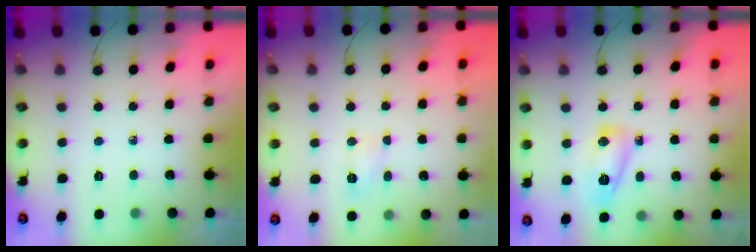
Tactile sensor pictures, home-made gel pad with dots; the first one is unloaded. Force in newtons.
{"total": 3.9, "press": 3.9, "slide": 0.3}
{"total": 8.0, "press": 8.0, "slide": 0.5}